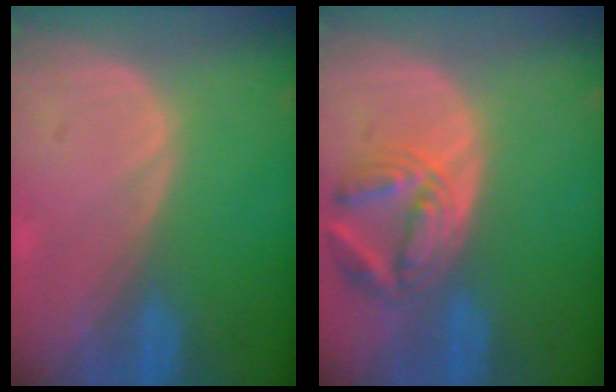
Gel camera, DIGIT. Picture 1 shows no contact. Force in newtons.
{"total": 6.7, "press": 6.4, "slide": 2.1}